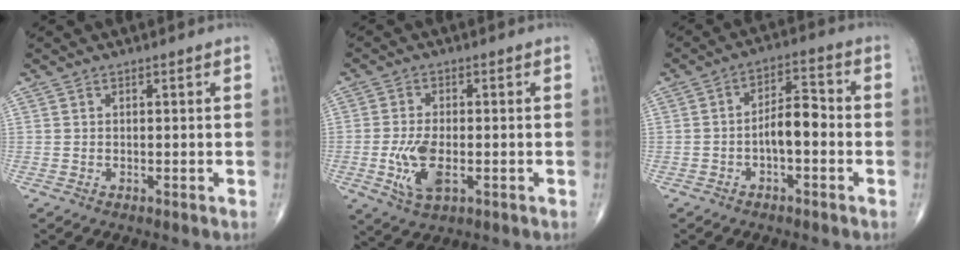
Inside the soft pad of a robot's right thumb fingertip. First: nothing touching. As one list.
[{"total": 7.8, "force": [-1.9, 3.7, 6.5], "torque": [-0.137, -0.002, -0.029]}, {"total": 6.8, "force": [-1.6, 3.1, 5.8], "torque": [-0.087, 0.031, -0.032]}]